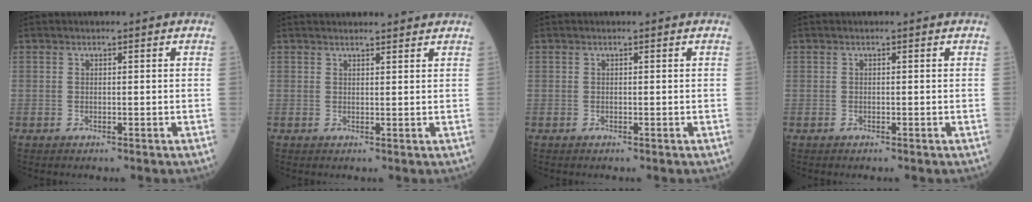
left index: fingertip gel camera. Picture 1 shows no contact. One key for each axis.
{"total": 7.6, "fx": 7.2, "fy": 1.0, "fz": 2.2, "tx": -0.023, "ty": 0.028, "tz": 0.082}
{"total": 0.0}
{"total": 0.0}